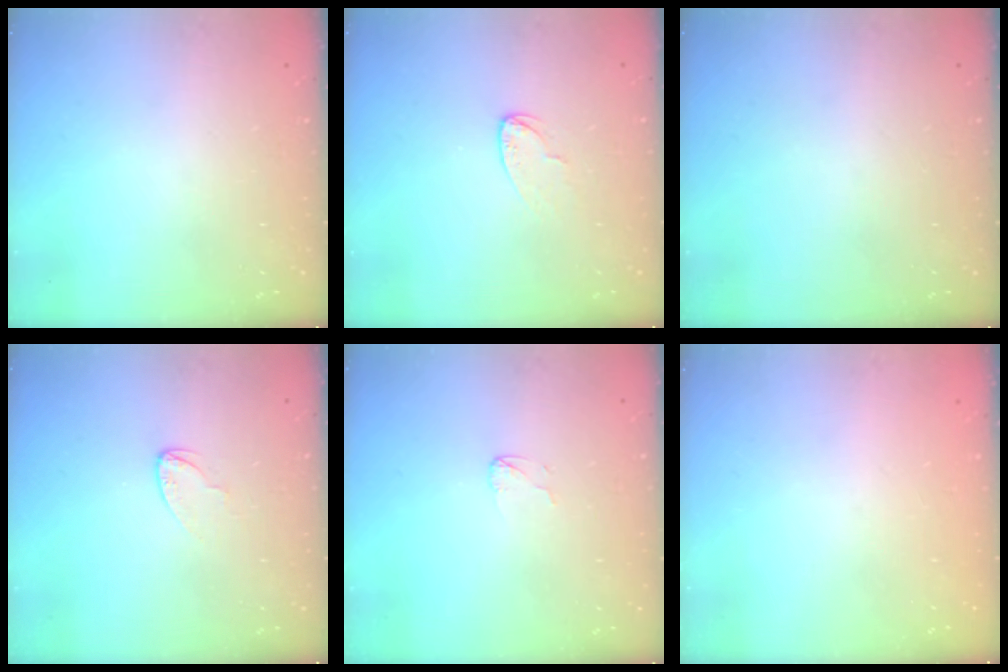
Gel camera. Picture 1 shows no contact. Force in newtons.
{"total": 3.7, "press": 3.7, "slide": 0.2}
{"total": 0.0}
{"total": 3.5, "press": 3.5, "slide": 0.2}
{"total": 2.9, "press": 2.9, "slide": 0.2}
{"total": 0.0}